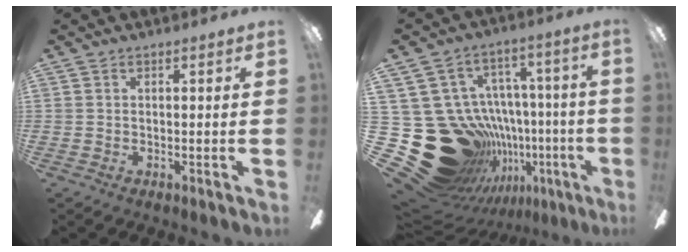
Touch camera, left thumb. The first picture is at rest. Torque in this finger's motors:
{"motor_torque": [0.44, 0.98, -0.03, 0.04, 0.02]}